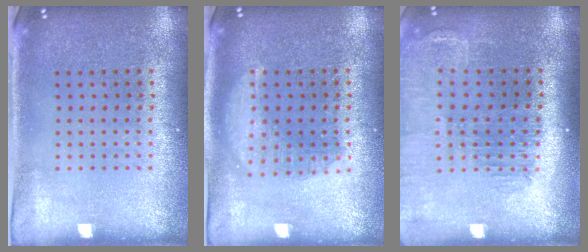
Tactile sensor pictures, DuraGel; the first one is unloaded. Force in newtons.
{"total": 1.4, "press": 1.4, "slide": 0.1}
{"total": 1.4, "press": 1.4, "slide": 0.1}